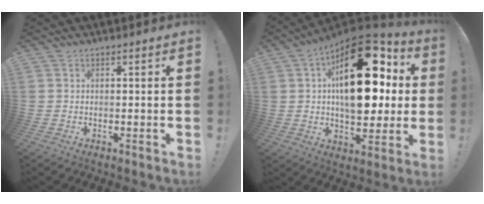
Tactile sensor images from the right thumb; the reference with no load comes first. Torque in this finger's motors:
{"motor_torque": [1.72, 3.29, 2.73, 0.04, 0.75]}